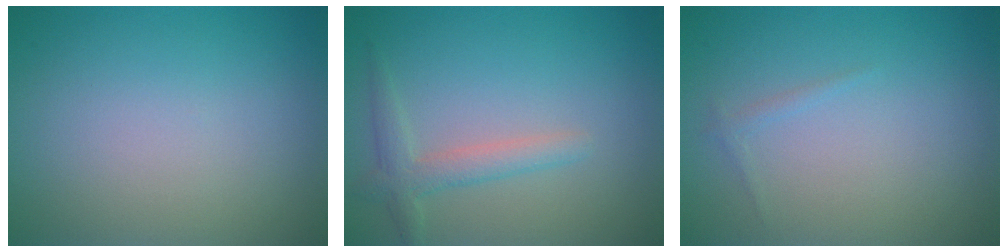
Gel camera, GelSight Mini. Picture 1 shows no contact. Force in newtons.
{"total": 2.3, "press": 2.3, "slide": 0.2}
{"total": 0.6, "press": 0.6, "slide": 0.0}